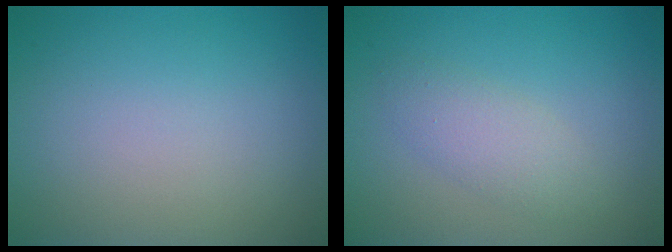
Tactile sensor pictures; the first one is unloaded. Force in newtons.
{"total": 2.4, "press": 2.4, "slide": 0.1}